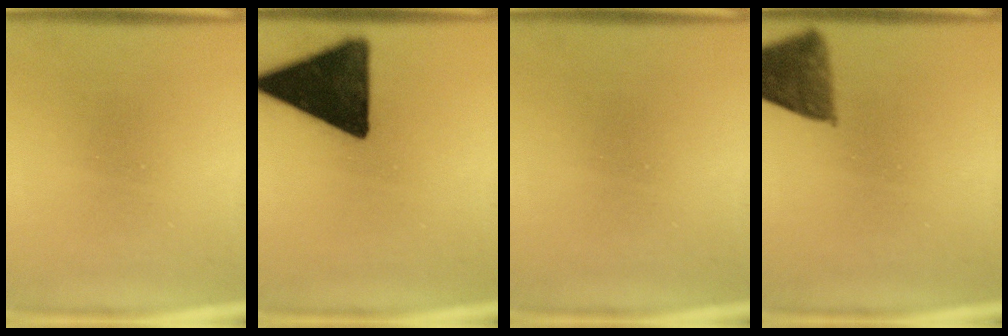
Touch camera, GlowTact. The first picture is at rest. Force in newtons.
{"total": 16.6}
{"total": 0.0}
{"total": 8.1}